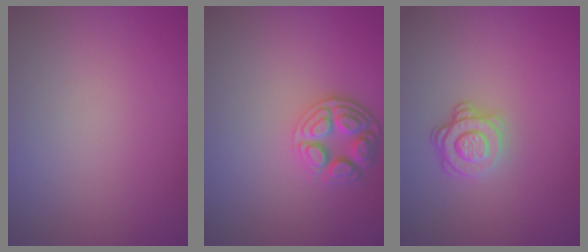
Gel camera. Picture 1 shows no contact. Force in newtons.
{"total": 3.9, "press": 3.1, "slide": 2.4}
{"total": 3.1, "press": 2.5, "slide": 1.8}